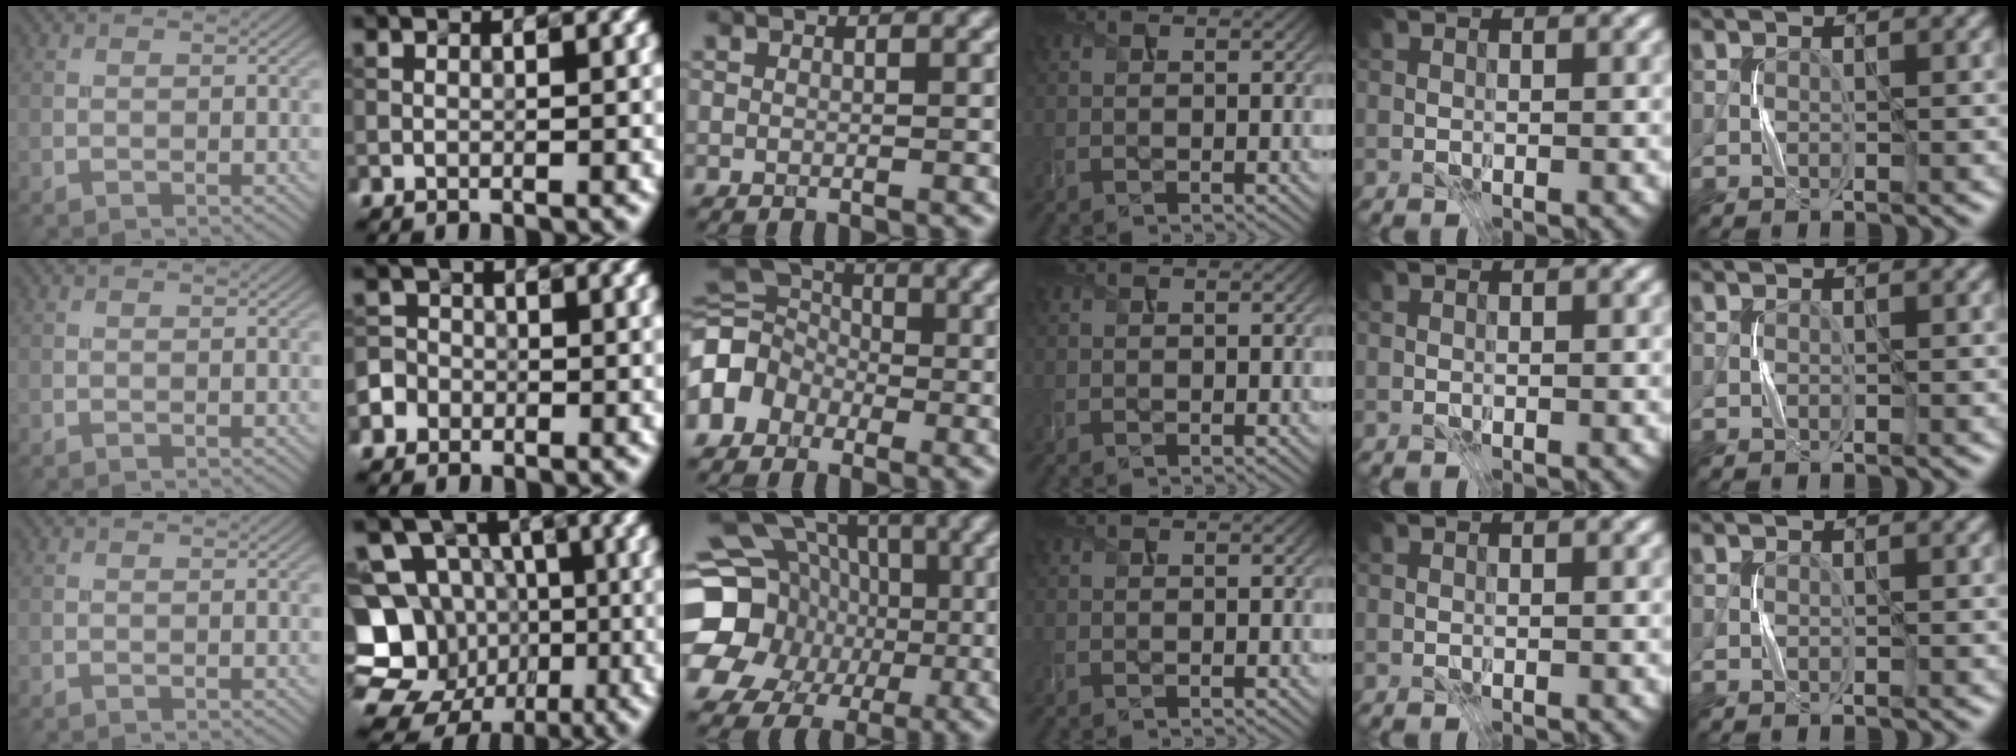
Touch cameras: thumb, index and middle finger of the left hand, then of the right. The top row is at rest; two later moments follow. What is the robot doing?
{"motion": "press", "object": "stapler"}